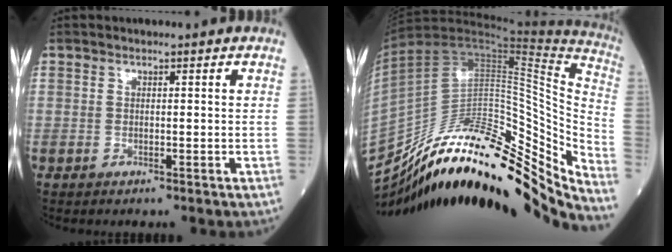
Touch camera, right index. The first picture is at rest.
{"total": 31.4, "force": [-23.4, 8.4, 19.1], "torque": [-0.294, 0.014, -0.359]}